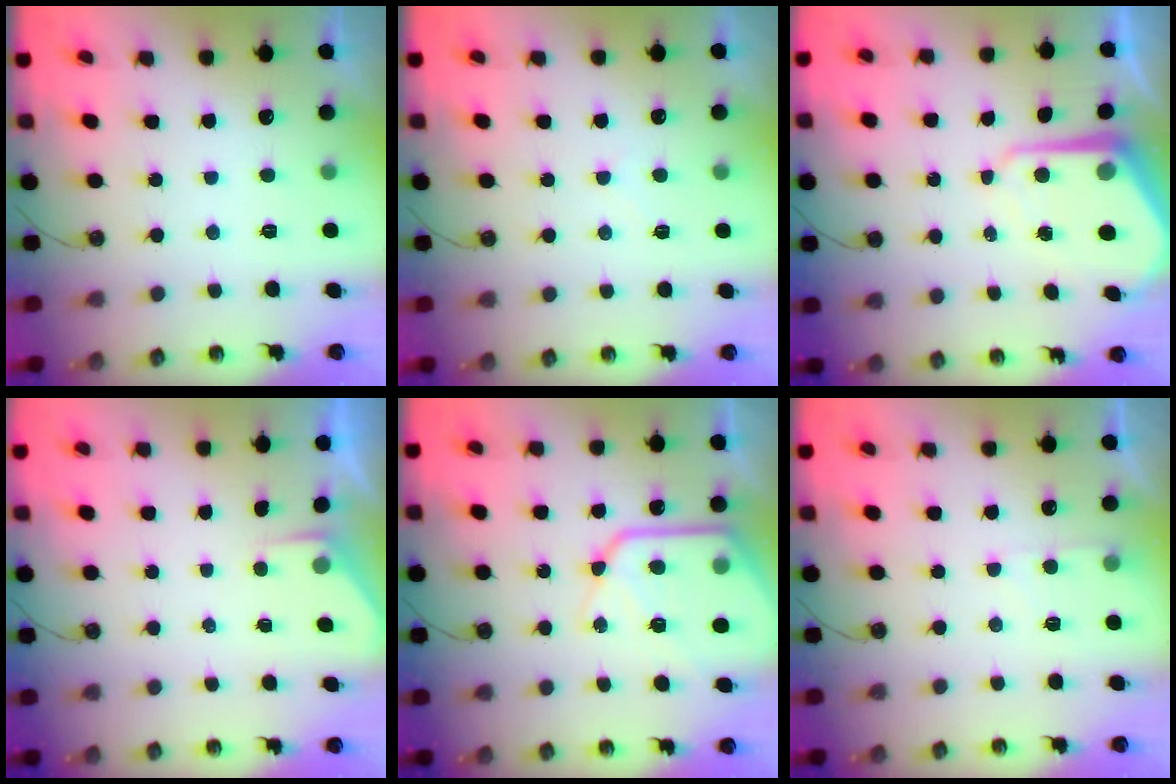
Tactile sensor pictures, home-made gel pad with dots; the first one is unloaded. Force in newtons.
{"total": 5.4, "press": 5.4, "slide": 0.7}
{"total": 9.1, "press": 9.1, "slide": 0.7}
{"total": 1.6, "press": 1.6, "slide": 0.3}
{"total": 15.9, "press": 15.8, "slide": 1.6}
{"total": 5.2, "press": 5.2, "slide": 0.6}